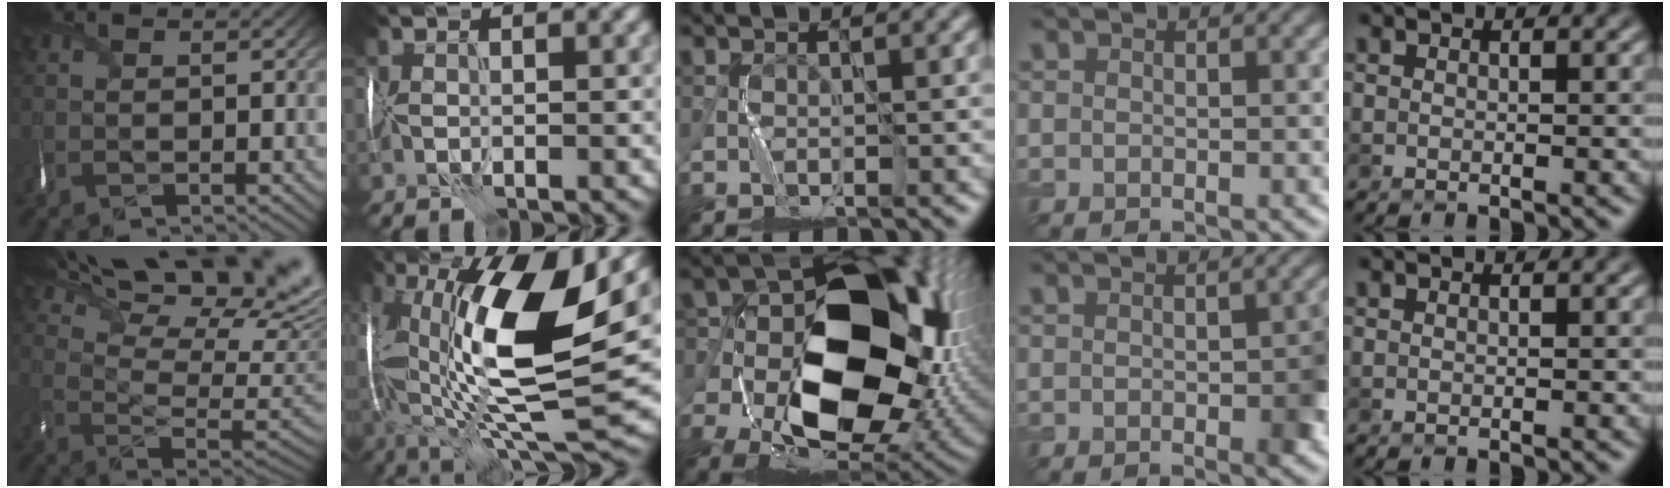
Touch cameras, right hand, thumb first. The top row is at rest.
{"thumb": {"total": 19.3, "force": [12.3, 6.4, 13.4], "torque": [-0.220, 0.046, 0.186]}, "index": {"total": 16.0, "force": [1.7, 6.5, 14.5], "torque": [-0.279, 0.002, 0.031]}, "middle": {"total": 18.0, "force": [-2.3, 12.0, 13.3], "torque": [-0.201, -0.006, -0.016]}, "ring": {"total": 3.2, "force": [-0.6, 1.0, 3.0], "torque": [-0.036, -0.001, -0.007]}}